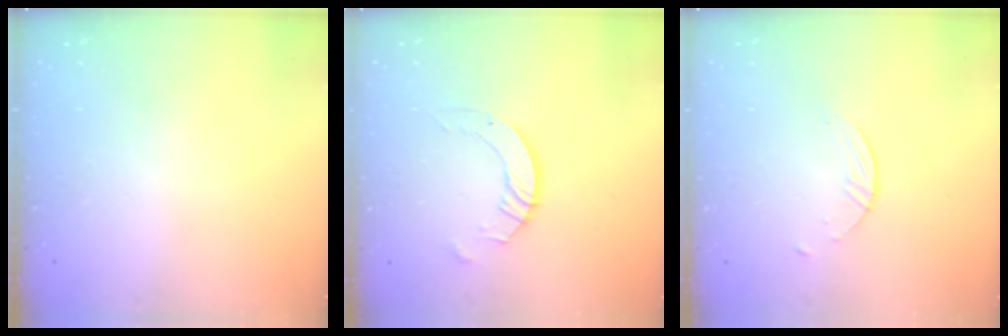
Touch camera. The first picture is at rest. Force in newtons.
{"total": 5.0, "press": 5.0, "slide": 0.3}
{"total": 2.1, "press": 2.1, "slide": 0.2}